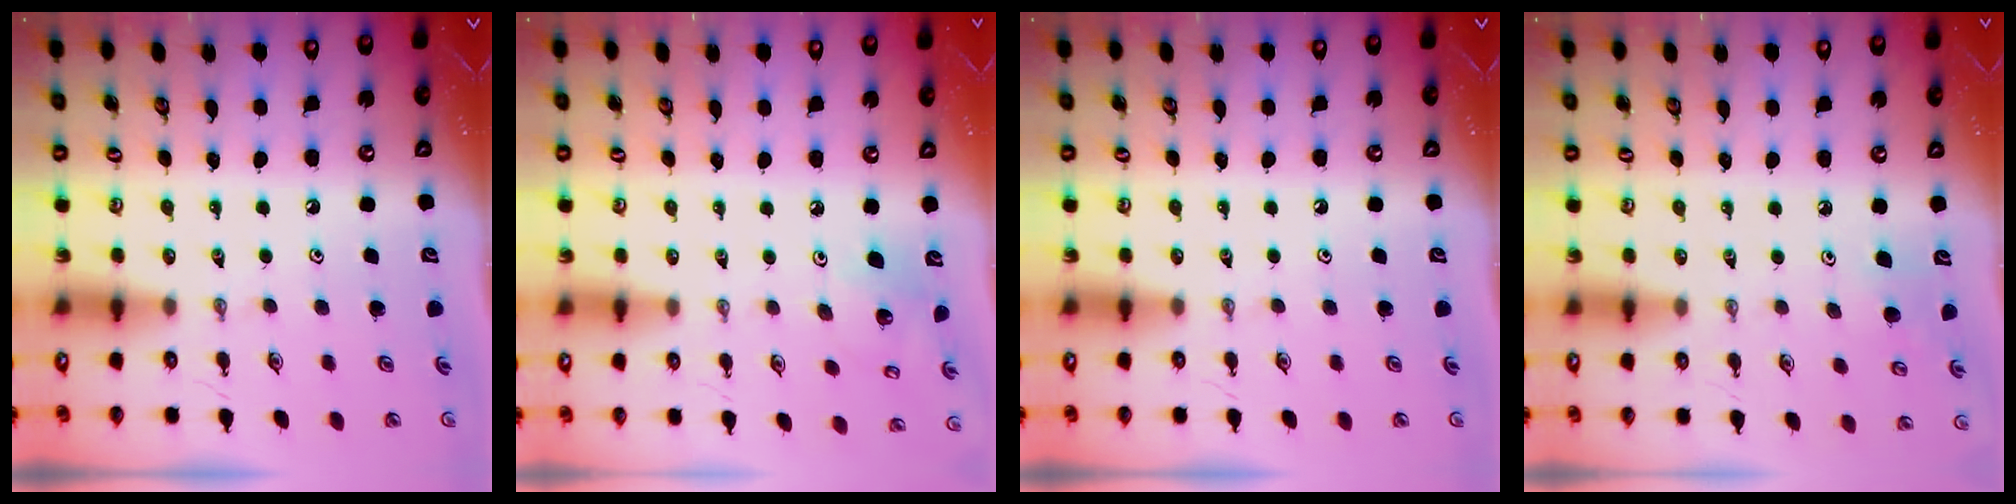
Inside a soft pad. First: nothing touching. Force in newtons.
{"total": 6.0, "press": 5.5, "slide": 2.3}
{"total": 0.0}
{"total": 5.6, "press": 5.4, "slide": 1.4}